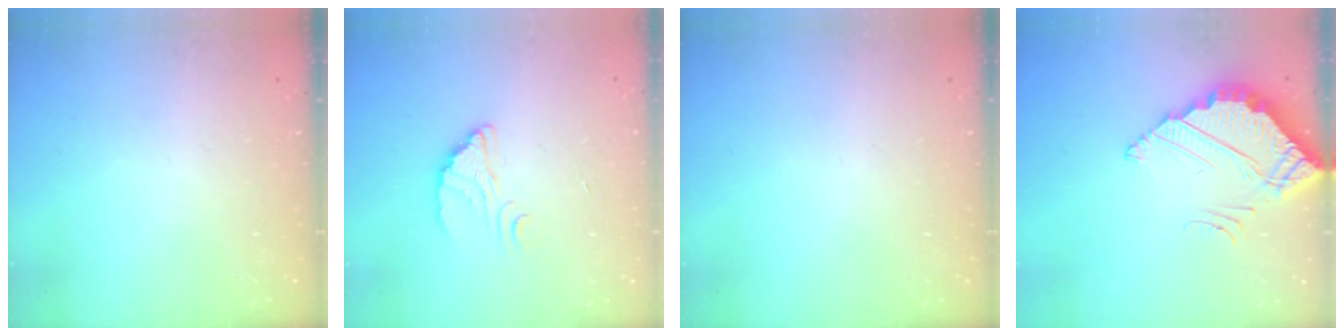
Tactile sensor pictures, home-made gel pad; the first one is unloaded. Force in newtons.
{"total": 2.7, "press": 2.7, "slide": 0.1}
{"total": 0.0}
{"total": 4.0, "press": 4.0, "slide": 0.3}